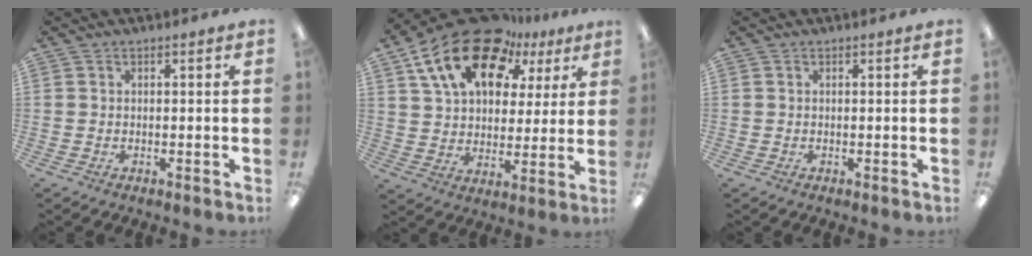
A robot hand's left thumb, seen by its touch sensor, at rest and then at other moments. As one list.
[{"total": 20.6, "force": [12.8, 11.7, 11.2], "torque": [-0.215, -0.066, 0.227]}, {"total": 0.0}]